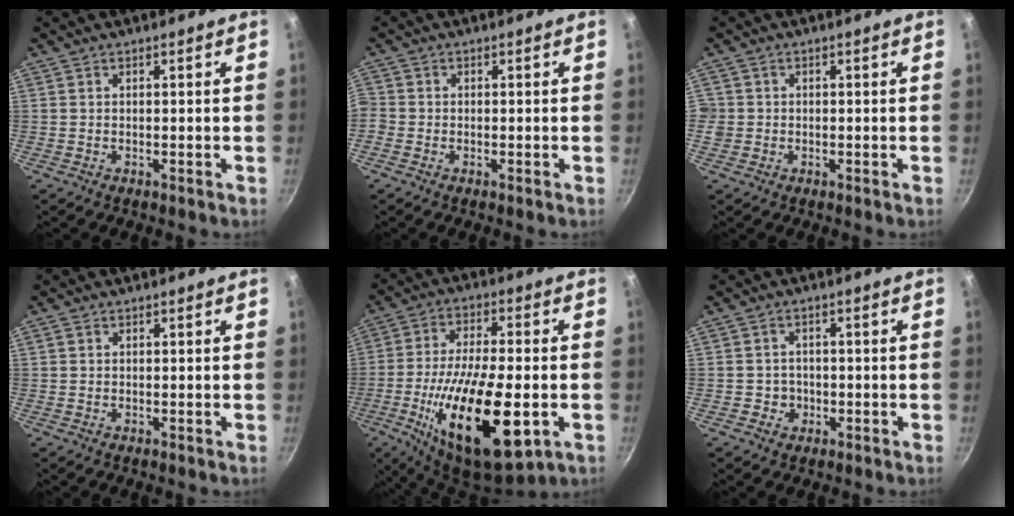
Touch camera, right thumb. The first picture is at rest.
{"total": 2.0, "force": [-0.8, 1.8, 0.5], "torque": [-0.010, 0.002, -0.023]}
{"total": 2.3, "force": [-0.3, 2.2, 0.5], "torque": [0.000, 0.007, -0.006]}
{"total": 0.7, "force": [0.2, 0.6, 0.2], "torque": [-0.003, 0.003, 0.003]}
{"total": 23.2, "force": [-6.6, 8.6, 20.5], "torque": [-0.353, 0.005, -0.110]}
{"total": 2.9, "force": [-0.8, 2.7, 0.6], "torque": [0.011, 0.006, -0.013]}